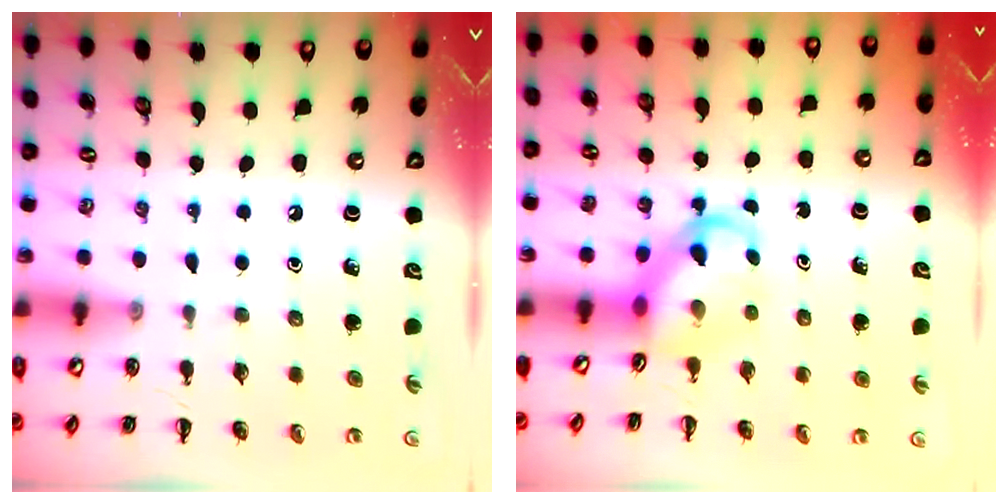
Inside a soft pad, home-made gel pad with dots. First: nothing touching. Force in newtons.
{"total": 4.2, "press": 4.2, "slide": 0.6}